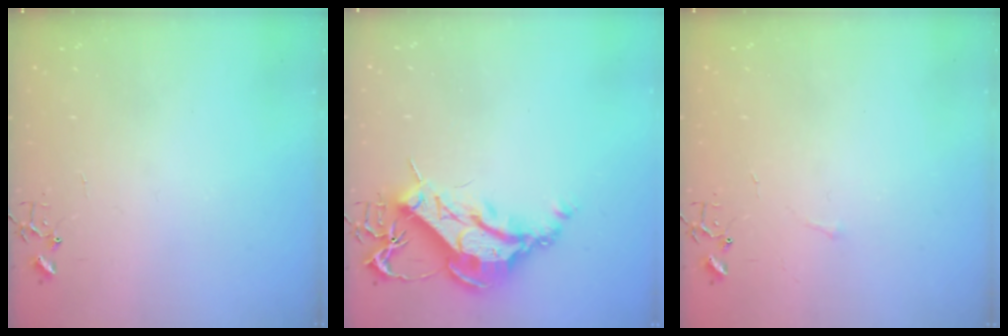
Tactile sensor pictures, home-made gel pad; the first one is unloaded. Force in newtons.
{"total": 14.2, "press": 14.1, "slide": 1.5}
{"total": 2.7, "press": 2.7, "slide": 0.4}